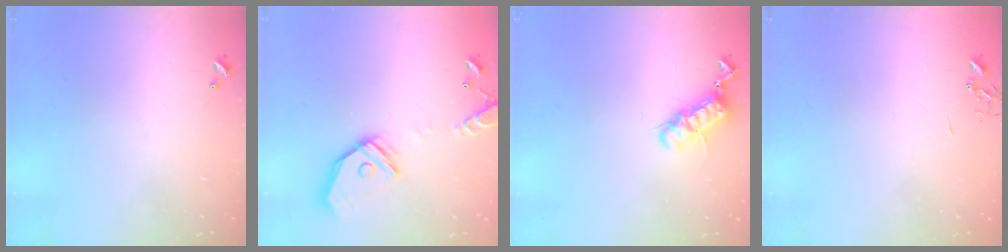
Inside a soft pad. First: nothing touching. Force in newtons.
{"total": 16.6, "press": 16.4, "slide": 2.8}
{"total": 12.5, "press": 12.5, "slide": 0.9}
{"total": 0.0}